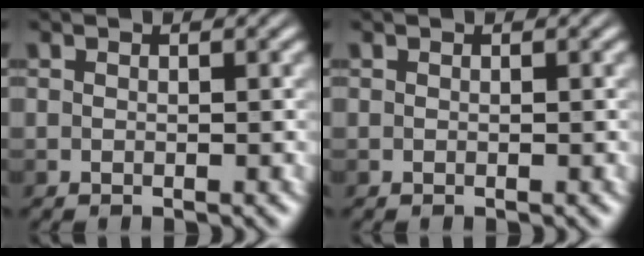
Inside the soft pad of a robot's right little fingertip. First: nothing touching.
{"total": 0.0}